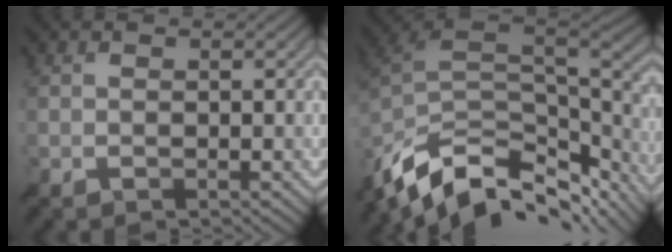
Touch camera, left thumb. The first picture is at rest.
{"total": 13.6, "force": [-8.5, 6.2, 8.6], "torque": [-0.218, -0.016, -0.141]}